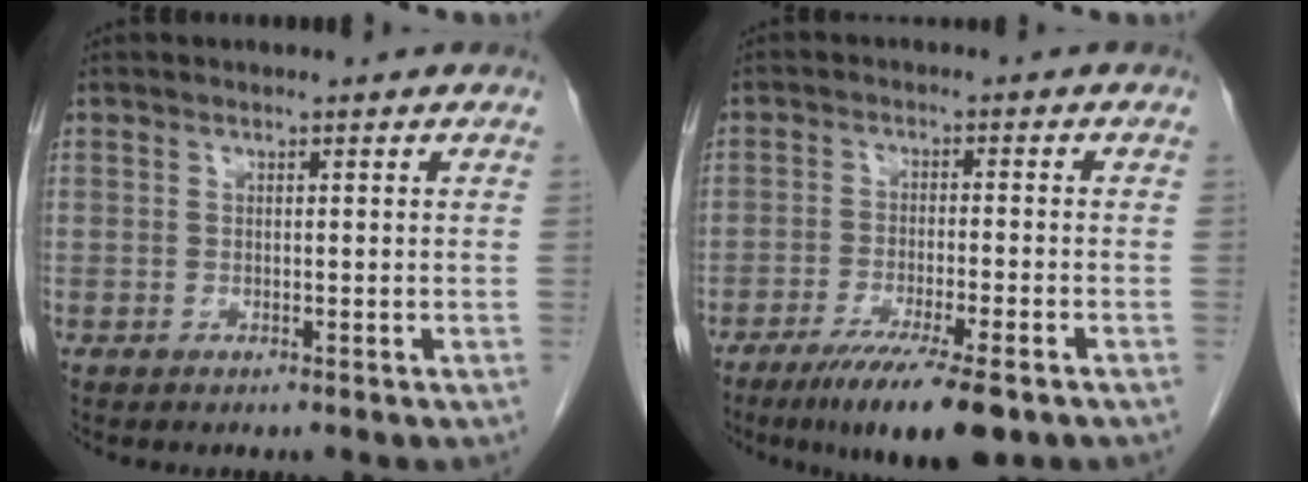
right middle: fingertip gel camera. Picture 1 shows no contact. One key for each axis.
{"total": 10.9, "fx": -7.4, "fy": 1.1, "fz": 7.9, "tx": -0.122, "ty": -0.023, "tz": -0.113}